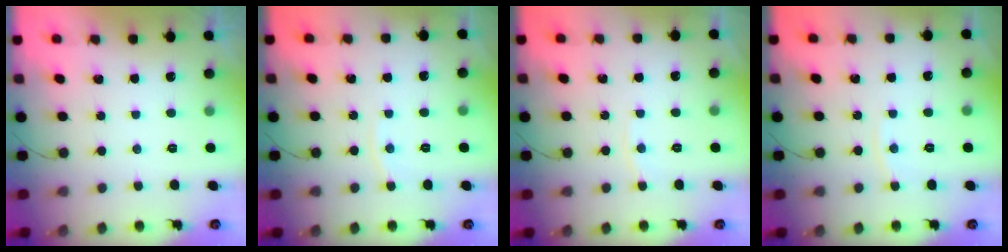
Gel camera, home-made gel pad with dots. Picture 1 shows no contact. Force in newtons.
{"total": 2.7, "press": 2.7, "slide": 0.3}
{"total": 3.4, "press": 3.4, "slide": 0.5}
{"total": 2.7, "press": 2.7, "slide": 0.3}